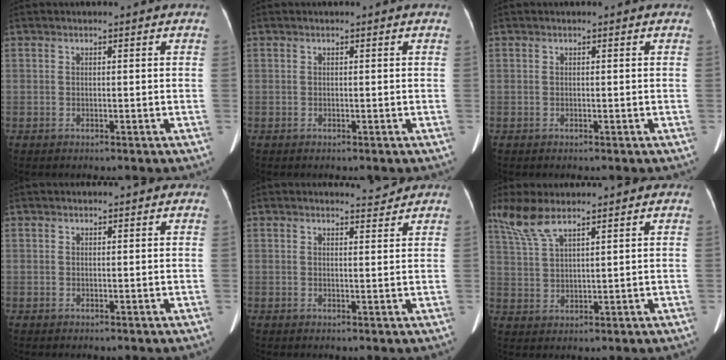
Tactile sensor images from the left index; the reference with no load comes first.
{"total": 0.0}
{"total": 0.0}
{"total": 1.0, "force": [0.8, 0.5, 0.2], "torque": [-0.001, 0.014, 0.010]}
{"total": 1.5, "force": [1.4, -0.4, -0.5], "torque": [0.001, -0.026, 0.022]}
{"total": 5.7, "force": [4.5, 0.7, 3.4], "torque": [-0.083, 0.006, 0.100]}